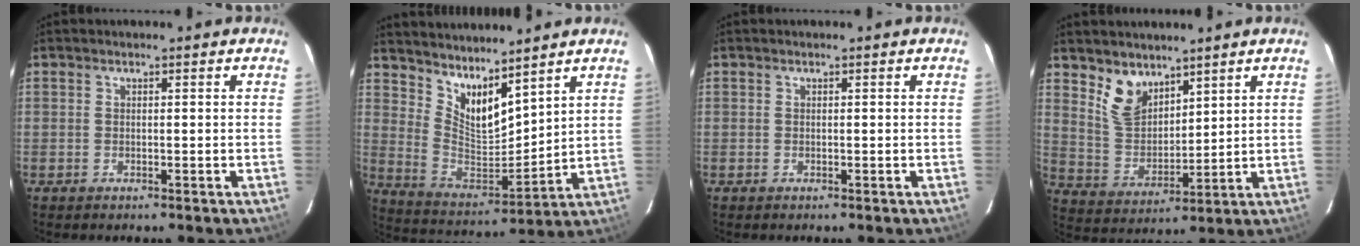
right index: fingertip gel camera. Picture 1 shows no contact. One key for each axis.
{"total": 12.3, "fx": 9.6, "fy": 3.7, "fz": 6.8, "tx": -0.121, "ty": -0.015, "tz": 0.187}
{"total": 0.0}
{"total": 8.2, "fx": 5.8, "fy": 4.6, "fz": 3.5, "tx": -0.061, "ty": 0.002, "tz": 0.125}